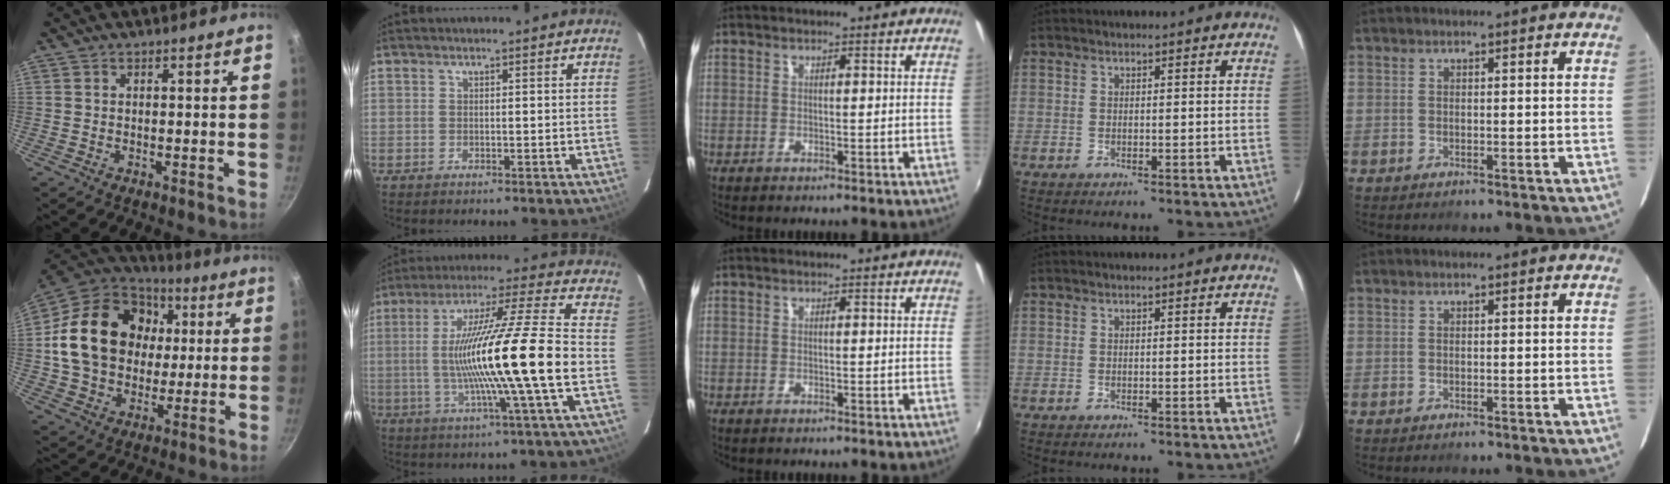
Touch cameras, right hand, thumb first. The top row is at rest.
{"thumb": {"total": 24.0, "force": [3.0, 18.8, 14.6], "torque": [-0.239, 0.026, 0.053]}, "index": {"total": 19.8, "force": [-2.5, -1.6, 19.6], "torque": [-0.343, -0.010, -0.043]}}